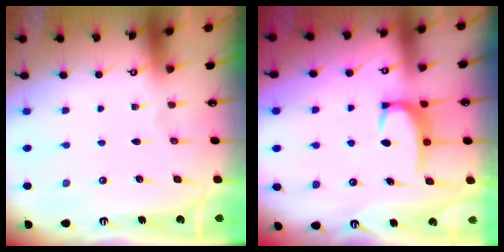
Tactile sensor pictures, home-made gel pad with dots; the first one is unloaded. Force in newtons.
{"total": 3.5, "press": 3.4, "slide": 0.4}